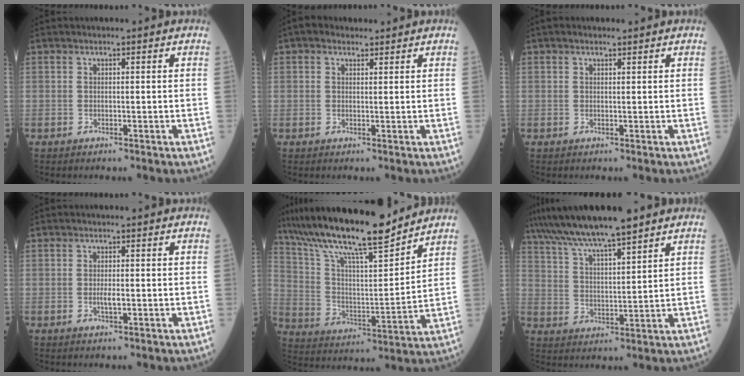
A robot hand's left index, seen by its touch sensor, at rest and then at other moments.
{"total": 2.2, "force": [1.5, 1.3, 0.9], "torque": [-0.021, 0.019, 0.023]}
{"total": 1.4, "force": [1.1, 0.4, 0.8], "torque": [-0.019, 0.012, 0.017]}
{"total": 1.5, "force": [-0.2, 0.3, 1.4], "torque": [-0.030, -0.002, -0.003]}
{"total": 19.2, "force": [16.2, 1.7, 10.0], "torque": [-0.181, 0.007, 0.284]}
{"total": 12.0, "force": [9.8, 0.8, 6.8], "torque": [-0.123, 0.025, 0.176]}